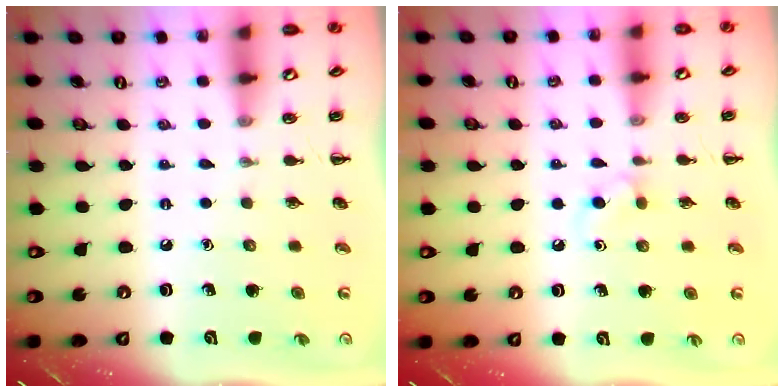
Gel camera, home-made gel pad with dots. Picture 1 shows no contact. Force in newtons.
{"total": 2.9, "press": 2.6, "slide": 1.3}